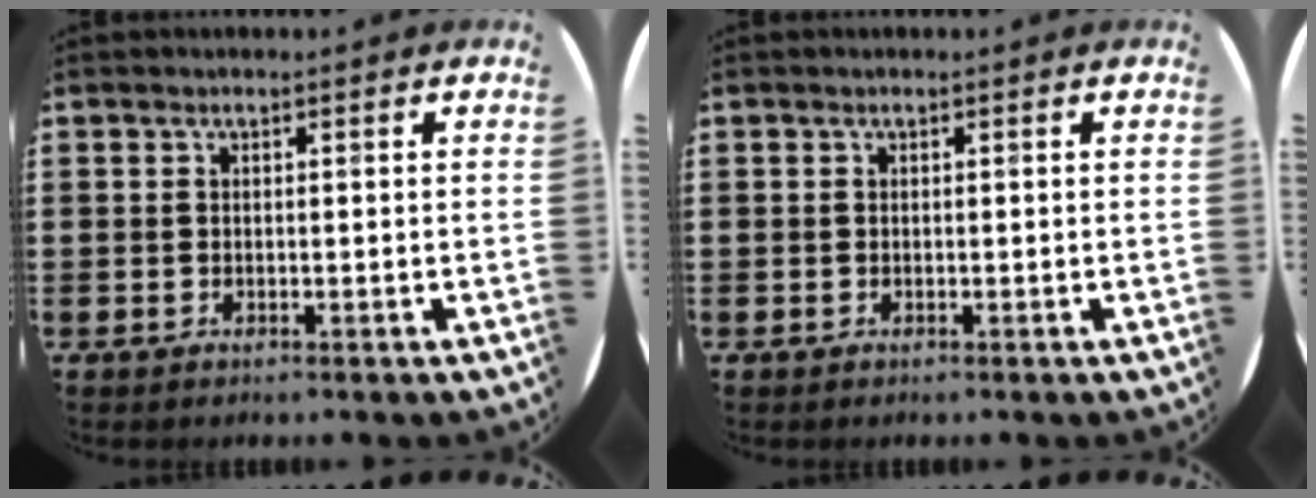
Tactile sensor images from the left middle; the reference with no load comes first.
{"total": 0.0}